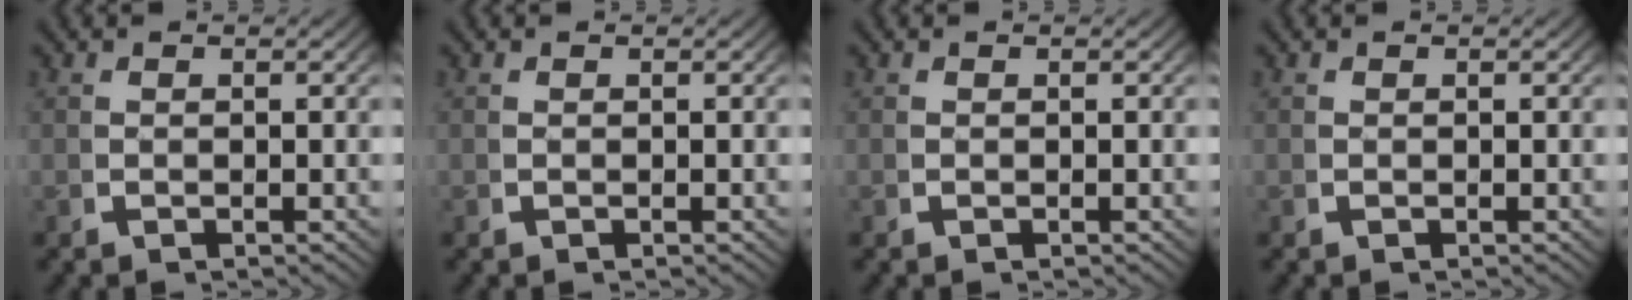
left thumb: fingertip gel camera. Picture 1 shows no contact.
{"total": 0.0}
{"total": 0.0}
{"total": 0.0}